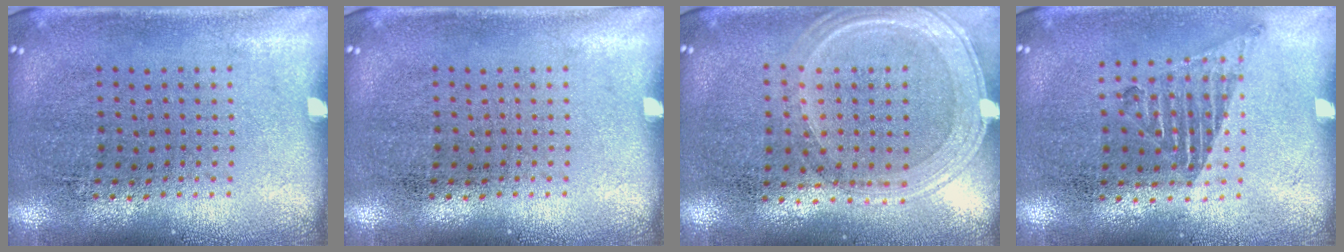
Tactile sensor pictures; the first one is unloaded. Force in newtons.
{"total": 0.0}
{"total": 1.2, "press": 1.2, "slide": 0.4}
{"total": 1.0, "press": 0.9, "slide": 0.4}